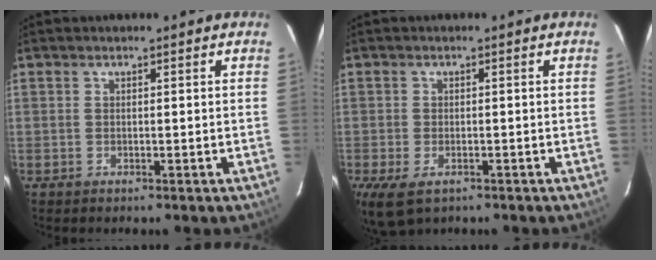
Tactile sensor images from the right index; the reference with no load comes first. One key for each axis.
{"total": 6.7, "fx": -3.7, "fy": 3.6, "fz": 4.3, "tx": -0.096, "ty": -0.026, "tz": -0.061}